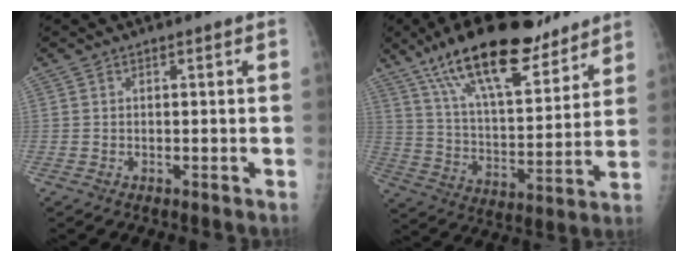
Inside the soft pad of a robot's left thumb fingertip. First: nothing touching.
{"total": 22.6, "force": [15.9, 7.6, 14.2], "torque": [-0.208, -0.056, 0.270]}